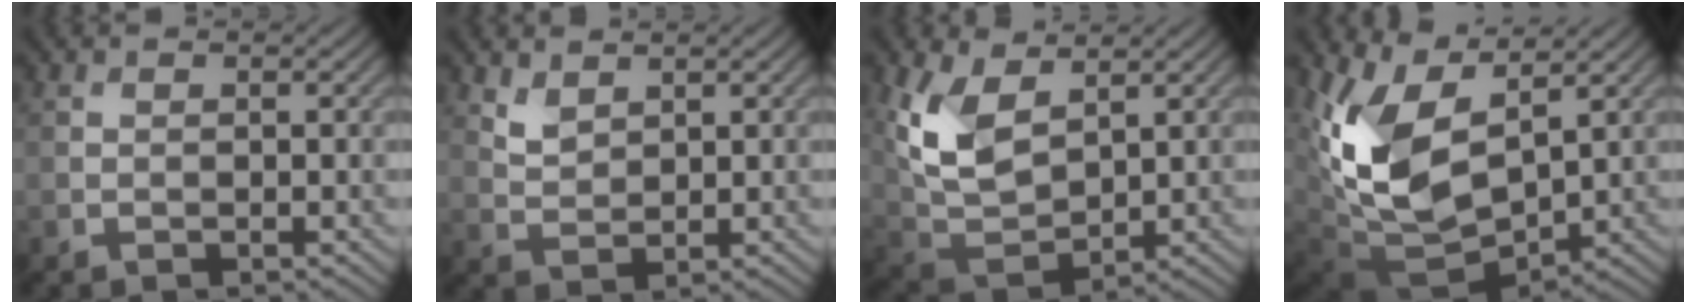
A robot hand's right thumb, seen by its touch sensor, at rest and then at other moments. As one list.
[{"total": 2.6, "force": [2.0, 1.3, 1.2], "torque": [-0.035, -0.004, 0.046]}, {"total": 9.2, "force": [3.9, 5.0, 6.6], "torque": [-0.171, -0.003, 0.080]}, {"total": 12.1, "force": [3.6, 7.0, 9.2], "torque": [-0.225, -0.012, 0.079]}]